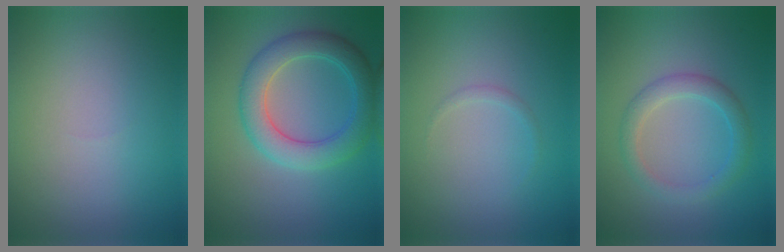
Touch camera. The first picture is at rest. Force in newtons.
{"total": 5.1, "press": 5.0, "slide": 0.3}
{"total": 0.6, "press": 0.6, "slide": 0.0}
{"total": 2.6, "press": 2.6, "slide": 0.1}